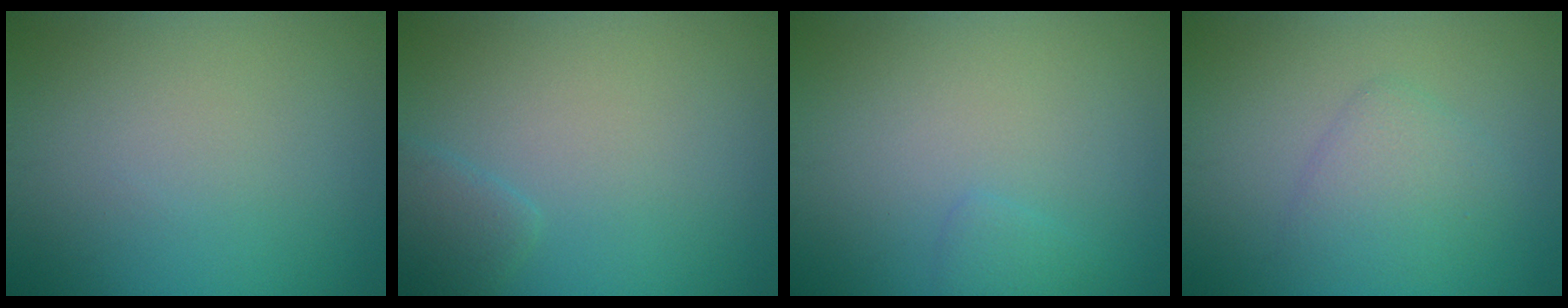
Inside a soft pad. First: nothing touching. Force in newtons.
{"total": 1.5, "press": 1.5, "slide": 0.1}
{"total": 0.9, "press": 0.9, "slide": 0.0}
{"total": 2.6, "press": 2.6, "slide": 0.2}